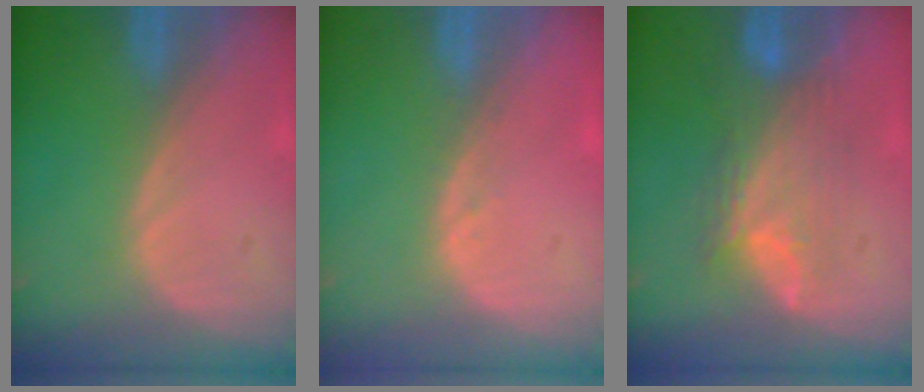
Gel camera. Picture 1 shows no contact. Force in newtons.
{"total": 1.0, "press": 0.9, "slide": 0.3}
{"total": 7.6, "press": 7.3, "slide": 2.2}